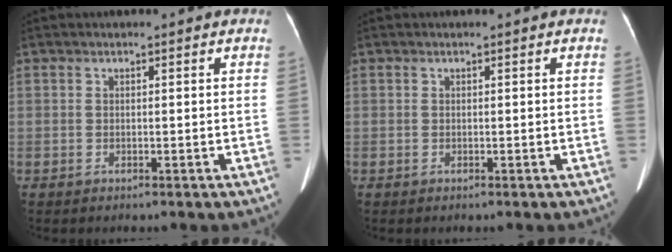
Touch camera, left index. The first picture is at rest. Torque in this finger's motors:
{"motor_torque": [0.00, 0.01, 0.01, 0.00]}